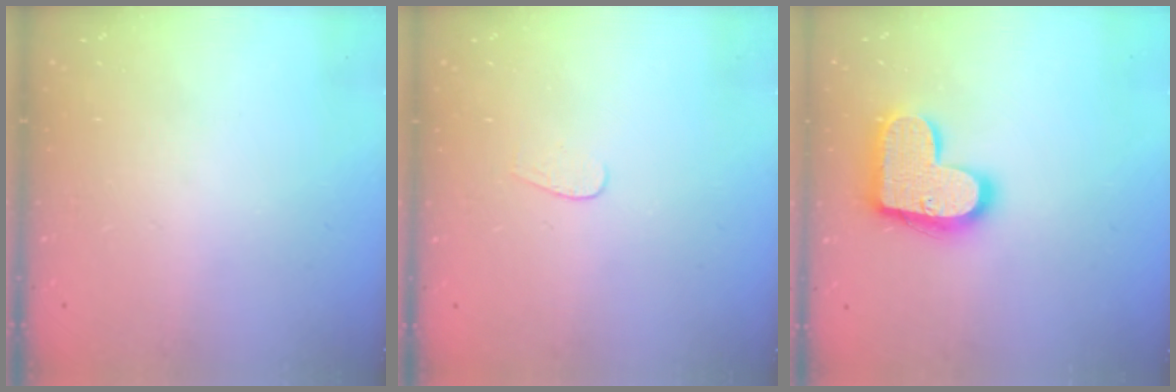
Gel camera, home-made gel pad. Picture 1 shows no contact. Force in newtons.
{"total": 3.5, "press": 3.5, "slide": 0.3}
{"total": 17.1, "press": 17.1, "slide": 1.0}